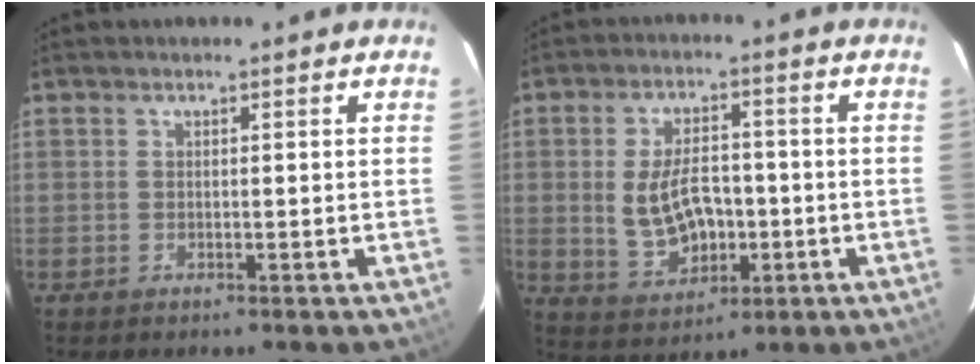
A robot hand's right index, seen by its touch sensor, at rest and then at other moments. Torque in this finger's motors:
{"motor_torque": [1.00, -0.03, 0.62, 0.09]}